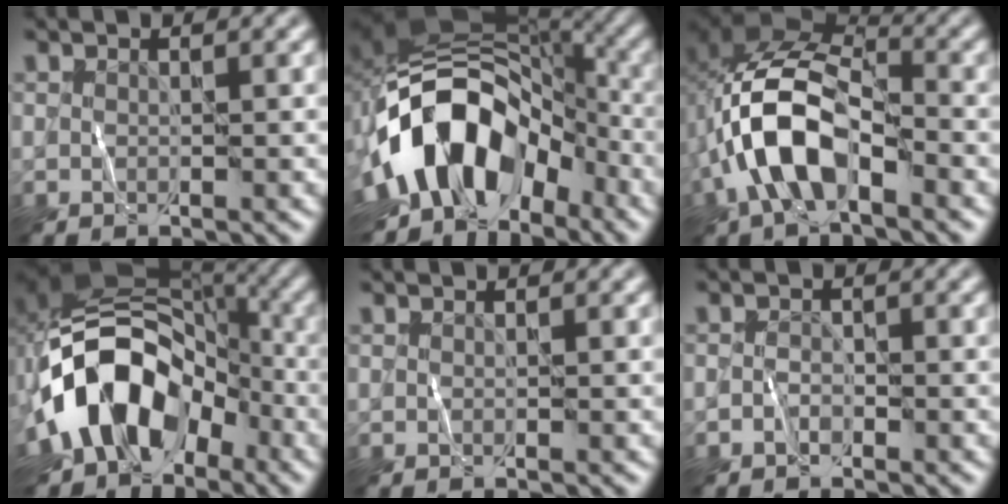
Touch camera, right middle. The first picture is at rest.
{"total": 14.3, "force": [-5.1, 9.7, 9.2], "torque": [-0.145, 0.000, -0.097]}
{"total": 9.8, "force": [-3.0, 5.4, 7.7], "torque": [-0.159, 0.007, -0.064]}
{"total": 13.0, "force": [-4.6, 9.3, 7.8], "torque": [-0.123, 0.011, -0.098]}
{"total": 0.0}
{"total": 0.9, "force": [-0.7, 0.5, 0.2], "torque": [-0.001, 0.004, -0.016]}